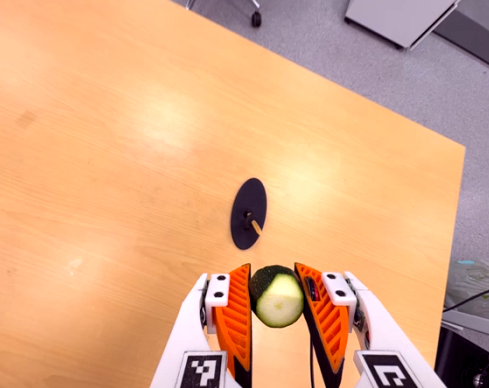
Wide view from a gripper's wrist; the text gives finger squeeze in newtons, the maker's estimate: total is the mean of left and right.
{"total": 9.5, "left": 8.9, "right": 10.1}